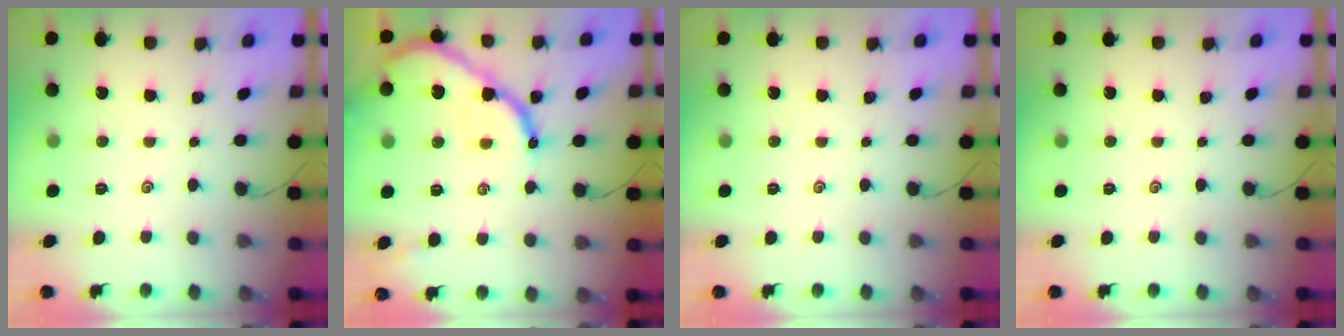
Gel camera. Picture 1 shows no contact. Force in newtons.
{"total": 15.8, "press": 15.7, "slide": 1.4}
{"total": 0.0}
{"total": 0.0}